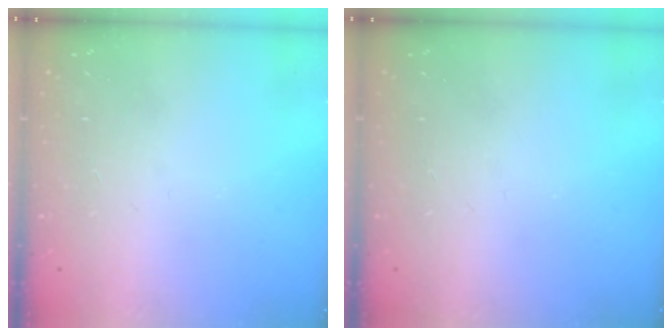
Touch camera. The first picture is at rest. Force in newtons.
{"total": 0.0}